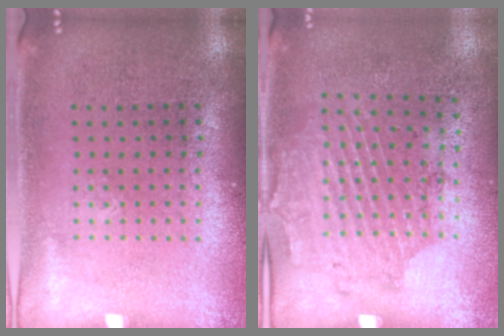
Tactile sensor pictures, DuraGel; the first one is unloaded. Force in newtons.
{"total": 1.7, "press": 1.2, "slide": 1.2}